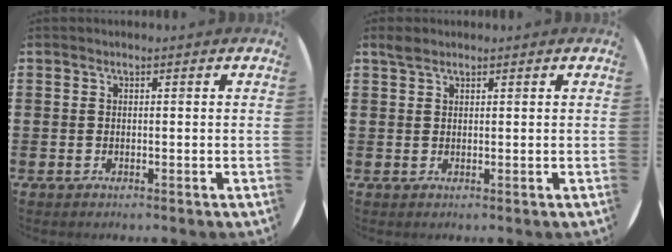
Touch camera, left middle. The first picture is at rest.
{"total": 1.5, "force": [1.3, 0.6, 0.5], "torque": [-0.005, 0.001, 0.023]}